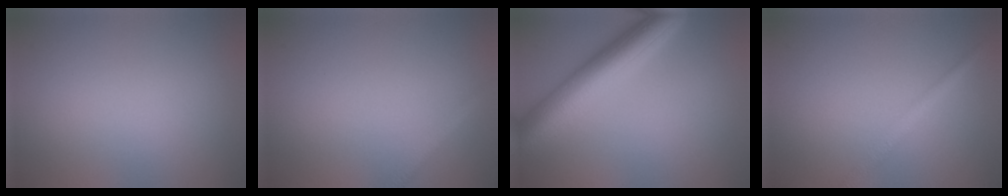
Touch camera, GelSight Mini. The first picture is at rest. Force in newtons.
{"total": 1.5, "press": 1.5, "slide": 0.0}
{"total": 7.7, "press": 7.7, "slide": 0.2}
{"total": 1.9, "press": 1.9, "slide": 0.0}